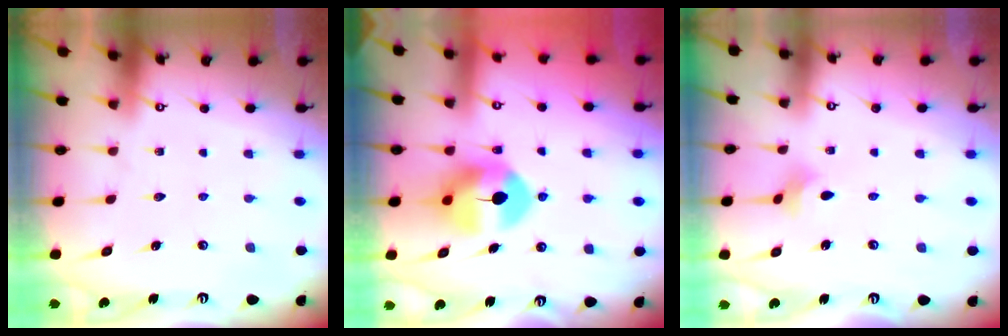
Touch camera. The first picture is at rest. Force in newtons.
{"total": 9.4, "press": 9.3, "slide": 1.3}
{"total": 3.4, "press": 3.4, "slide": 0.4}